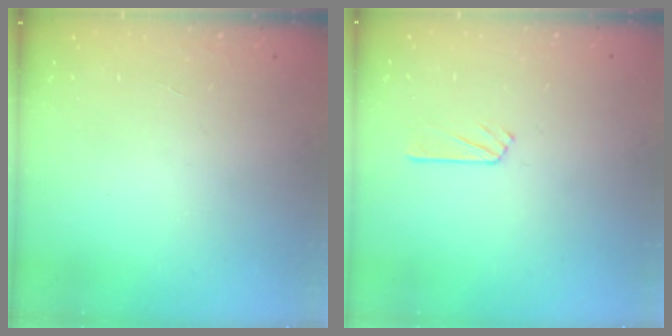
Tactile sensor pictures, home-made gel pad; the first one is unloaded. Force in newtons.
{"total": 2.5, "press": 2.5, "slide": 0.2}